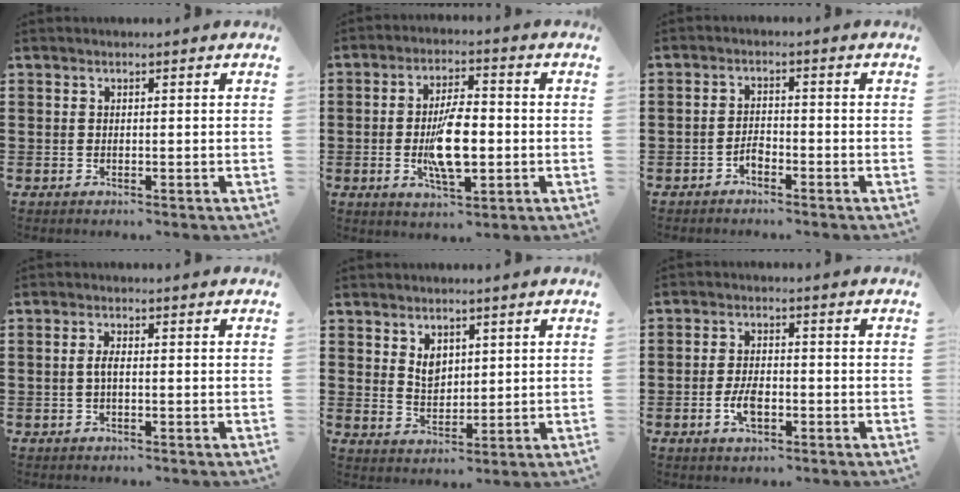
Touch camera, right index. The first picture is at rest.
{"total": 9.3, "force": [-1.2, 3.5, 8.5], "torque": [-0.179, -0.005, -0.026]}
{"total": 2.0, "force": [-1.5, 0.9, 1.0], "torque": [-0.024, 0.004, -0.031]}
{"total": 1.9, "force": [-0.4, 0.5, 1.8], "torque": [-0.040, -0.003, -0.011]}
{"total": 3.3, "force": [1.7, 2.3, 1.8], "torque": [-0.034, 0.005, 0.028]}
{"total": 4.1, "force": [-1.4, 2.0, 3.3], "torque": [-0.079, -0.003, -0.031]}